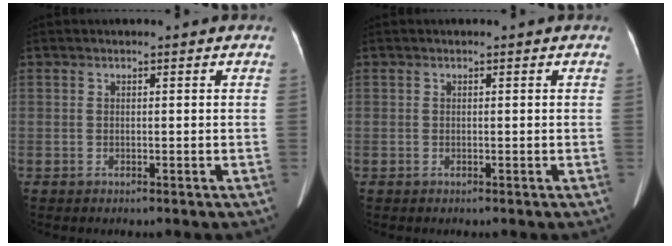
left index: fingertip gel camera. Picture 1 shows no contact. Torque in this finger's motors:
{"motor_torque": [-0.01, 0.01, 0.00, 0.01]}